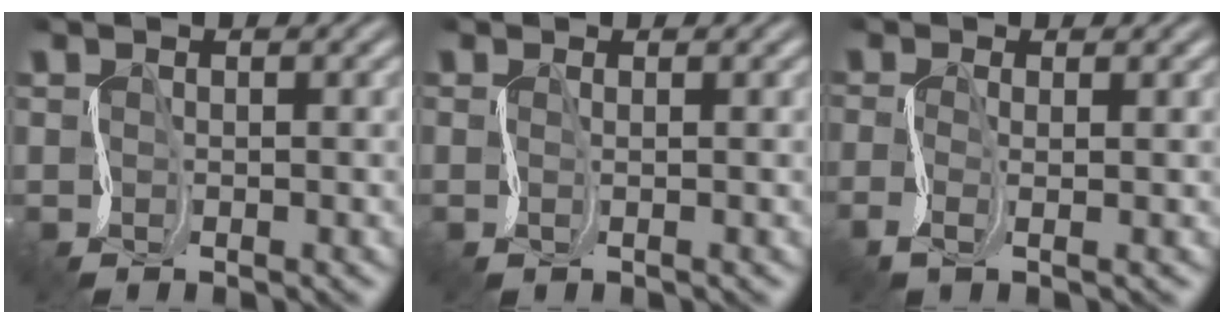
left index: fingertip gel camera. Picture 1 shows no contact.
{"total": 0.8, "force": [0.5, 0.3, 0.6], "torque": [-0.005, 0.002, 0.006]}
{"total": 1.9, "force": [-0.7, 0.5, 1.7], "torque": [-0.047, -0.008, -0.021]}